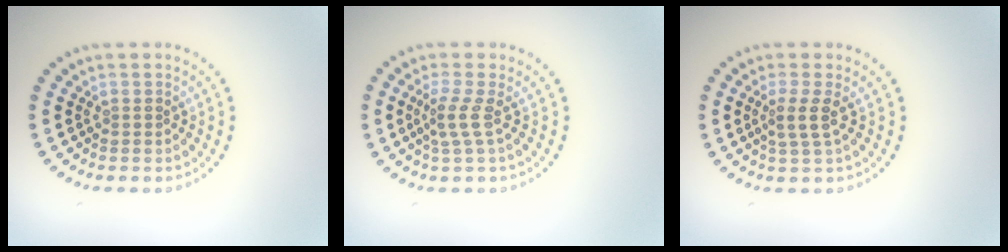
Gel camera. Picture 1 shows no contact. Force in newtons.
{"total": 2.1, "press": 1.4, "slide": 1.5}
{"total": 2.0, "press": 1.5, "slide": 1.3}